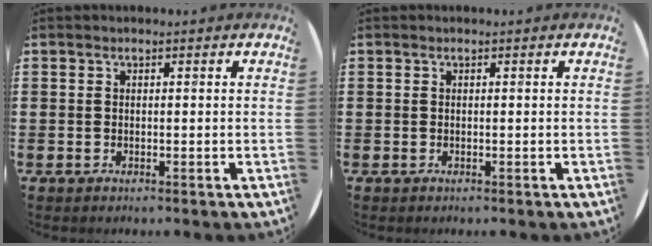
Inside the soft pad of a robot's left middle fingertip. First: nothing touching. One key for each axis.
{"total": 0.0}